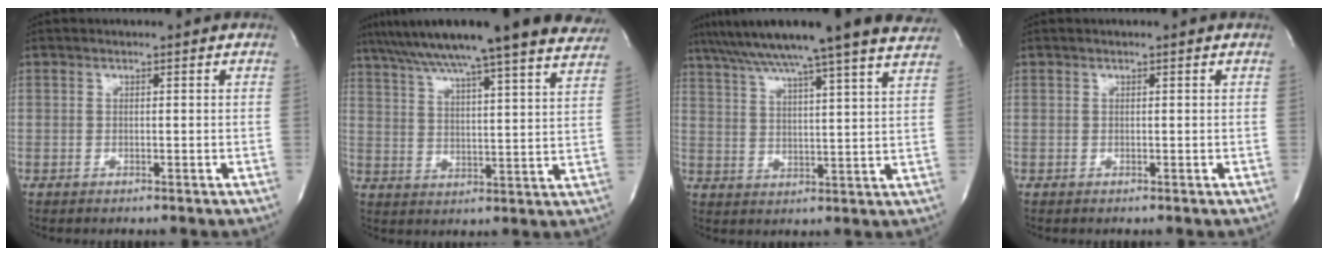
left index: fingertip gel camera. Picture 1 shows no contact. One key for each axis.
{"total": 26.3, "fx": 22.4, "fy": 1.2, "fz": 13.7, "tx": -0.225, "ty": -0.006, "tz": 0.299}
{"total": 23.1, "fx": 19.8, "fy": -0.5, "fz": 11.9, "tx": -0.205, "ty": -0.001, "tz": 0.268}
{"total": 0.0}